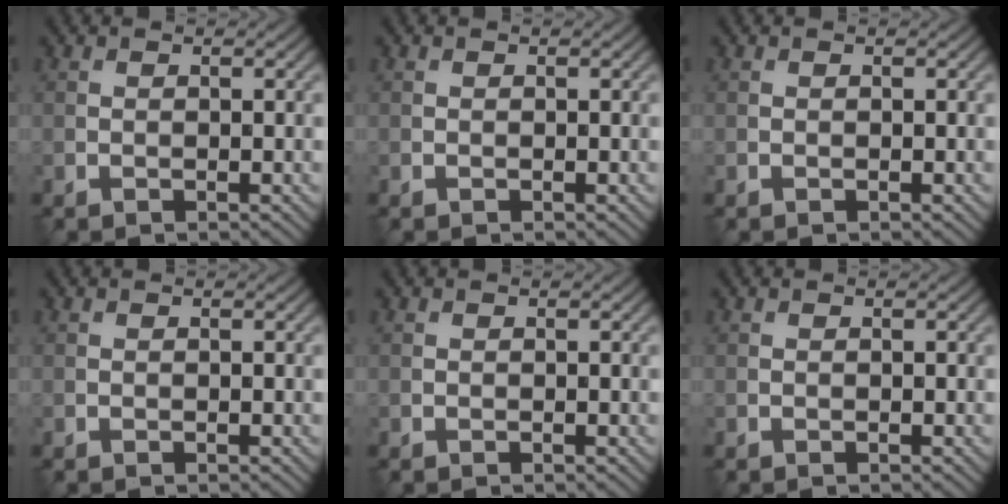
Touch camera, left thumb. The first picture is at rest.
{"total": 0.0}
{"total": 0.0}
{"total": 0.0}
{"total": 0.0}
{"total": 0.0}